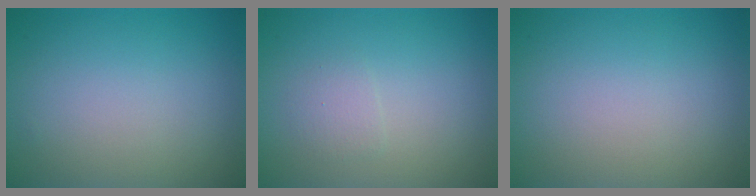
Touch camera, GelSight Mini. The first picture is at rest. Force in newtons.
{"total": 1.1, "press": 1.1, "slide": 0.1}
{"total": 0.0}